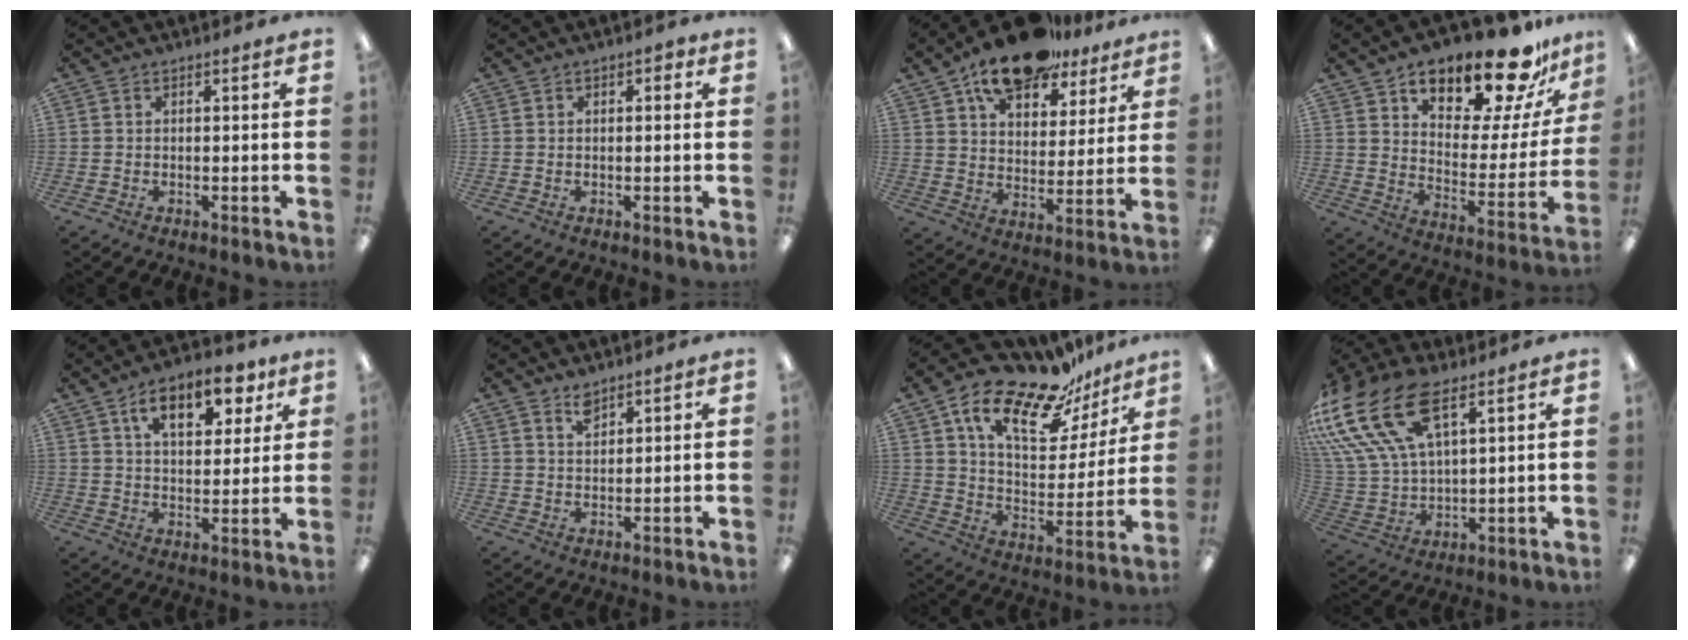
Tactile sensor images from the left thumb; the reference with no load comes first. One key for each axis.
{"total": 1.5, "fx": 0.6, "fy": 0.8, "fz": 1.1, "tx": -0.016, "ty": 0.001, "tz": 0.008}
{"total": 16.1, "fx": 12.2, "fy": 7.2, "fz": 7.7, "tx": -0.129, "ty": -0.063, "tz": 0.215}
{"total": 21.3, "fx": 16.1, "fy": 6.7, "fz": 12.1, "tx": -0.180, "ty": -0.109, "tz": 0.264}
{"total": 13.0, "fx": 7.4, "fy": 6.5, "fz": 8.6, "tx": -0.118, "ty": -0.021, "tz": 0.124}
{"total": 3.3, "fx": 2.9, "fy": 1.1, "fz": 1.1, "tx": -0.027, "ty": -0.009, "tz": 0.054}
{"total": 20.1, "fx": 14.9, "fy": 7.8, "fz": 10.9, "tx": -0.186, "ty": -0.103, "tz": 0.253}
{"total": 22.2, "fx": 12.3, "fy": 11.3, "fz": 14.6, "tx": -0.329, "ty": -0.058, "tz": 0.222}